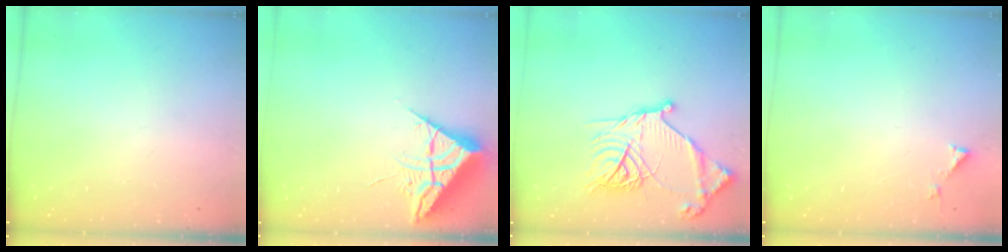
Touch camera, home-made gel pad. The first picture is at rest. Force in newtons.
{"total": 6.9, "press": 6.9, "slide": 0.4}
{"total": 18.8, "press": 18.7, "slide": 2.0}
{"total": 3.0, "press": 3.0, "slide": 0.2}